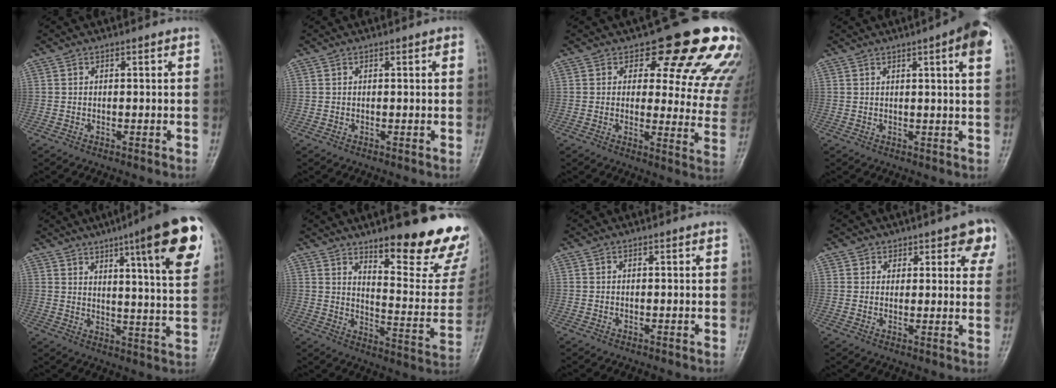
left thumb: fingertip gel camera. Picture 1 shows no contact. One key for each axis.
{"total": 0.9, "fx": 0.4, "fy": 0.3, "fz": 0.8, "tx": -0.010, "ty": 0.002, "tz": 0.003}
{"total": 17.9, "fx": 12.5, "fy": 7.6, "fz": 10.4, "tx": -0.069, "ty": -0.065, "tz": 0.130}
{"total": 7.3, "fx": 3.2, "fy": 0.9, "fz": 6.5, "tx": -0.079, "ty": -0.001, "tz": 0.034}
{"total": 19.0, "fx": 9.8, "fy": 3.8, "fz": 15.9, "tx": -0.190, "ty": -0.033, "tz": 0.134}
{"total": 22.3, "fx": 14.7, "fy": 6.3, "fz": 15.5, "tx": -0.158, "ty": -0.106, "tz": 0.203}
{"total": 0.0}
{"total": 6.2, "fx": 4.0, "fy": 4.1, "fz": 2.3, "tx": 0.028, "ty": -0.019, "tz": 0.041}